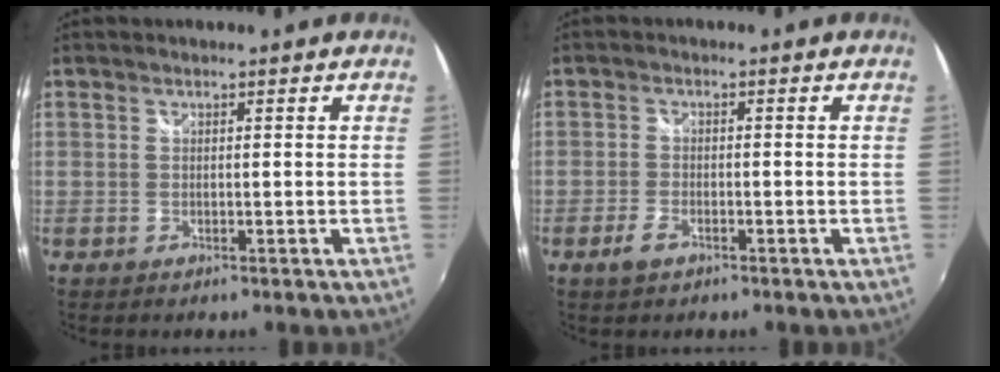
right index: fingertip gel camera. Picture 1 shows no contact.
{"total": 3.1, "force": [-1.9, 1.4, 1.9], "torque": [-0.048, -0.001, -0.038]}